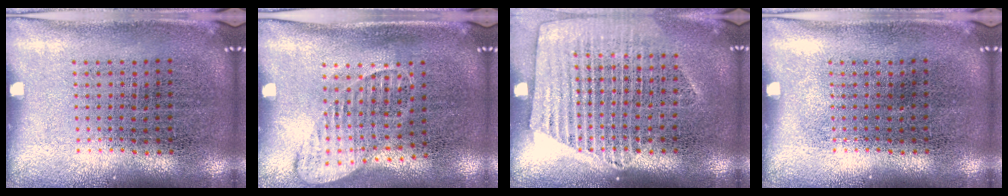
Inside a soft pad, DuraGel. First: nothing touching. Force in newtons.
{"total": 1.3, "press": 1.1, "slide": 0.7}
{"total": 1.6, "press": 1.4, "slide": 0.6}
{"total": 0.0}